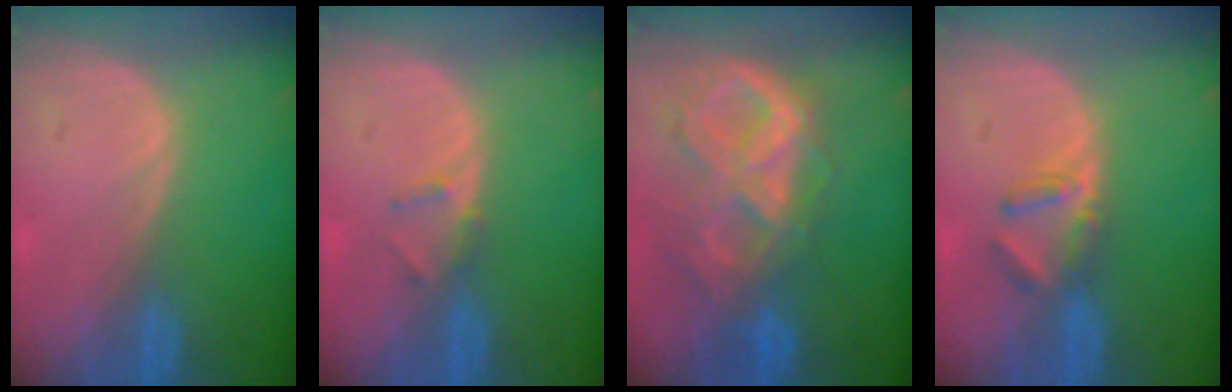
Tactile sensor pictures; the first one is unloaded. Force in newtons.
{"total": 1.8, "press": 1.5, "slide": 0.9}
{"total": 10.5, "press": 8.8, "slide": 5.7}
{"total": 3.7, "press": 3.6, "slide": 1.0}